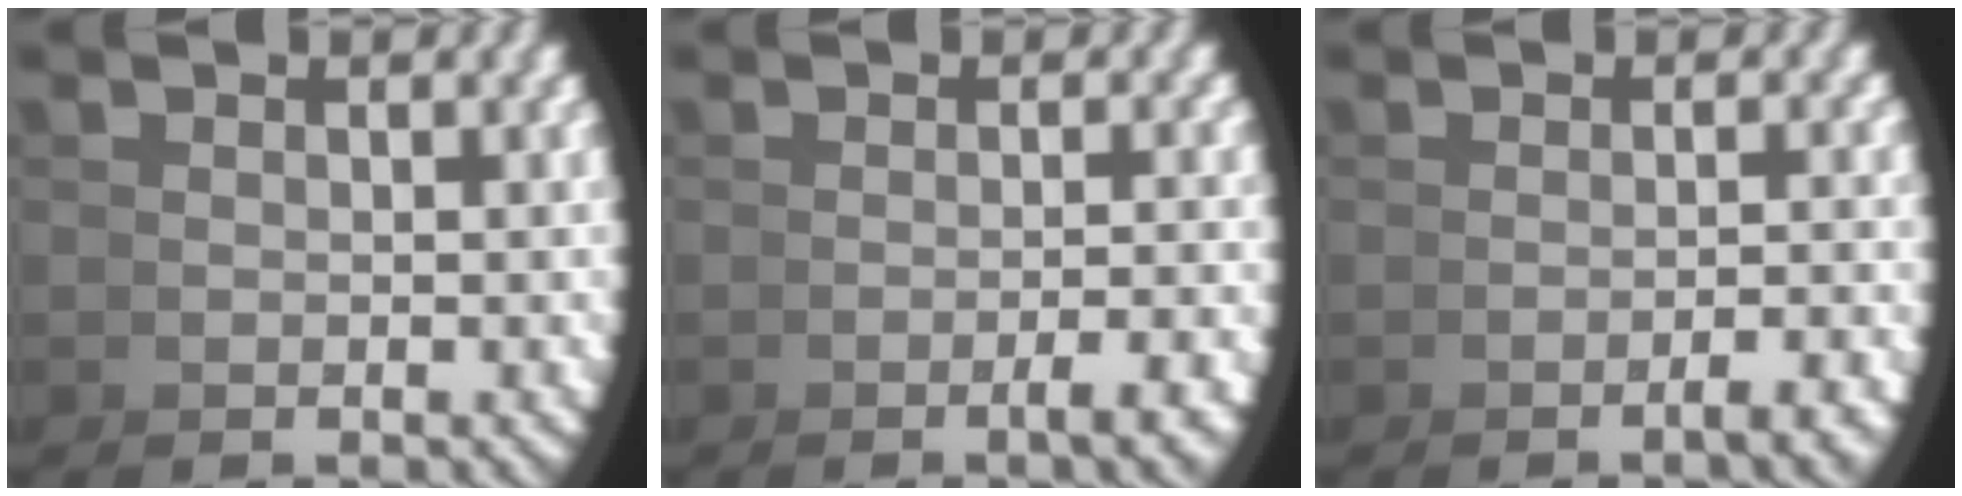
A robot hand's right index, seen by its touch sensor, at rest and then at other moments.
{"total": 2.9, "force": [-1.5, 0.6, 2.5], "torque": [-0.017, 0.015, -0.031]}
{"total": 2.4, "force": [-1.3, 0.5, 1.9], "torque": [-0.012, 0.014, -0.029]}